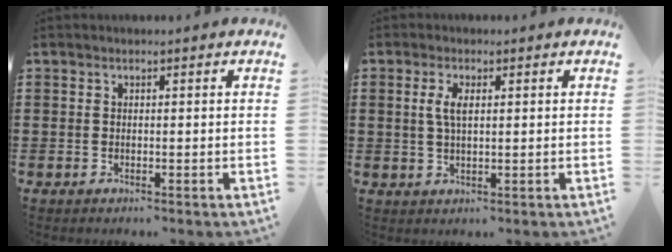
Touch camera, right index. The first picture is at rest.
{"total": 3.1, "force": [0.6, 1.2, 2.8], "torque": [-0.059, 0.008, 0.008]}